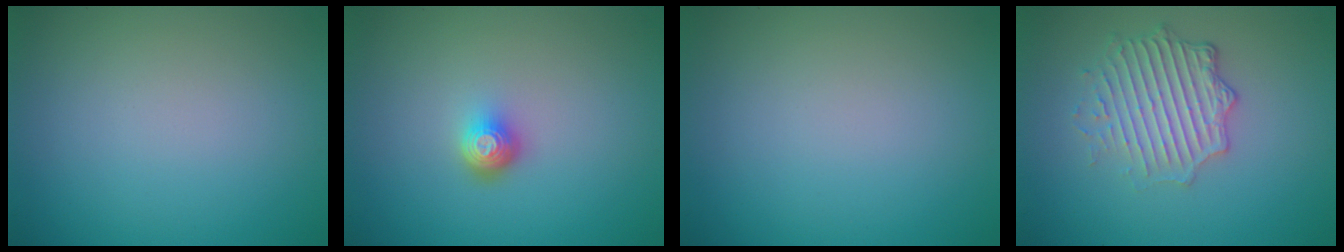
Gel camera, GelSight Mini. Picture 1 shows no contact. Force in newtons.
{"total": 2.0, "press": 1.4, "slide": 1.5}
{"total": 0.0}
{"total": 4.5, "press": 3.5, "slide": 2.9}